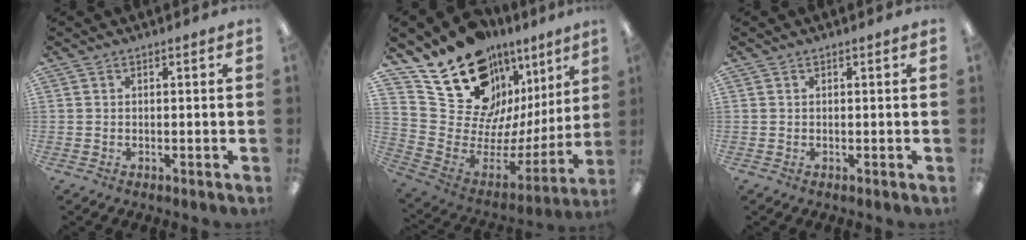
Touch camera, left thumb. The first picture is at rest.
{"total": 18.9, "force": [13.9, 11.2, 6.2], "torque": [-0.099, -0.126, 0.277]}
{"total": 0.0}